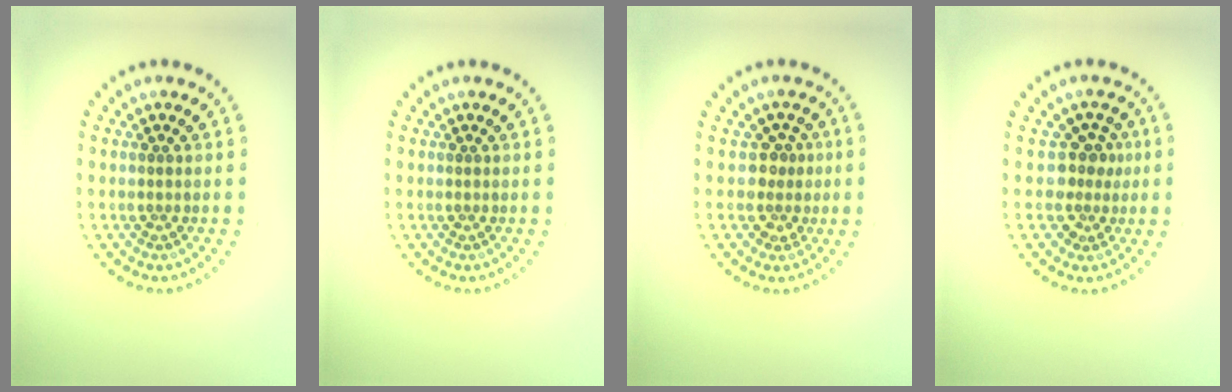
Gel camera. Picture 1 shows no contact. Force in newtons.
{"total": 0.0}
{"total": 2.2, "press": 1.7, "slide": 1.4}
{"total": 2.5, "press": 1.8, "slide": 1.7}